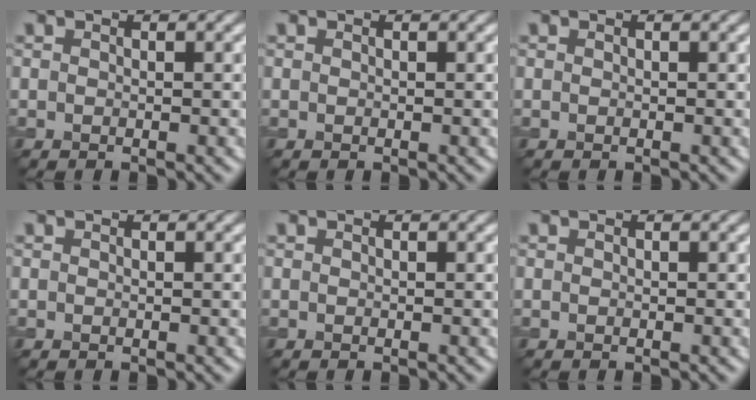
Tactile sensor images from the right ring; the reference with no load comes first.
{"total": 0.0}
{"total": 0.0}
{"total": 0.0}
{"total": 0.0}
{"total": 0.0}